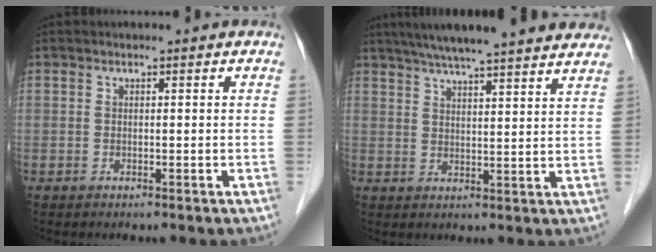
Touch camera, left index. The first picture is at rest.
{"total": 21.6, "force": [18.7, 1.5, 10.7], "torque": [-0.168, 0.025, 0.243]}